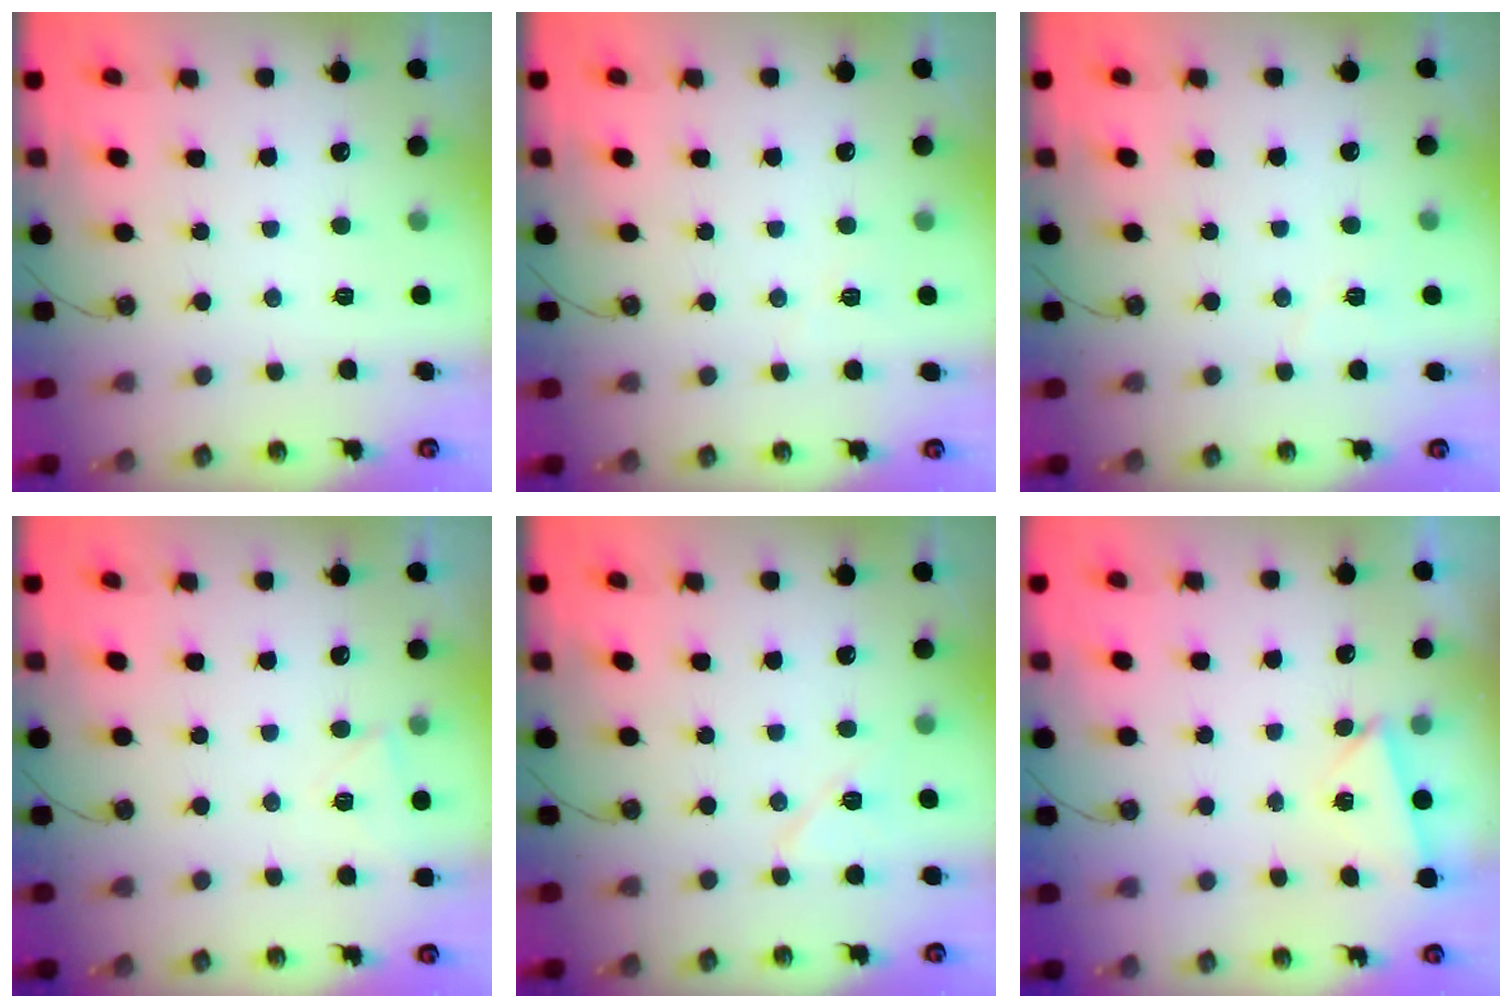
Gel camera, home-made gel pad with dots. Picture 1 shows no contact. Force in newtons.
{"total": 3.6, "press": 3.1, "slide": 1.9}
{"total": 5.2, "press": 4.6, "slide": 2.4}
{"total": 4.9, "press": 4.9, "slide": 0.3}
{"total": 6.8, "press": 6.8, "slide": 0.5}
{"total": 2.6, "press": 2.2, "slide": 1.4}